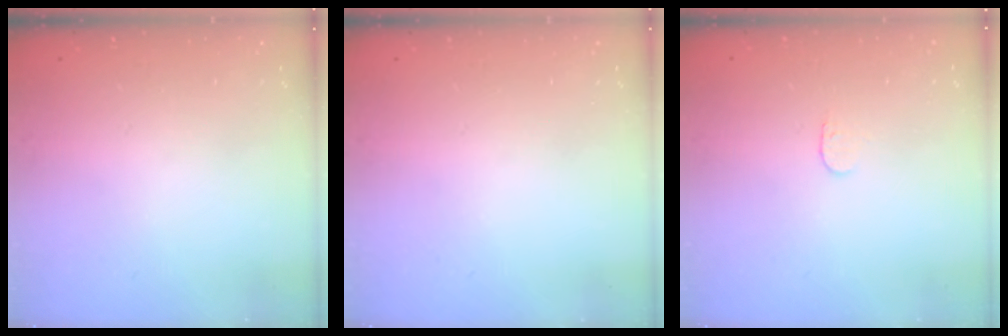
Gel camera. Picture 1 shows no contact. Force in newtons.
{"total": 0.0}
{"total": 3.6, "press": 3.6, "slide": 0.3}